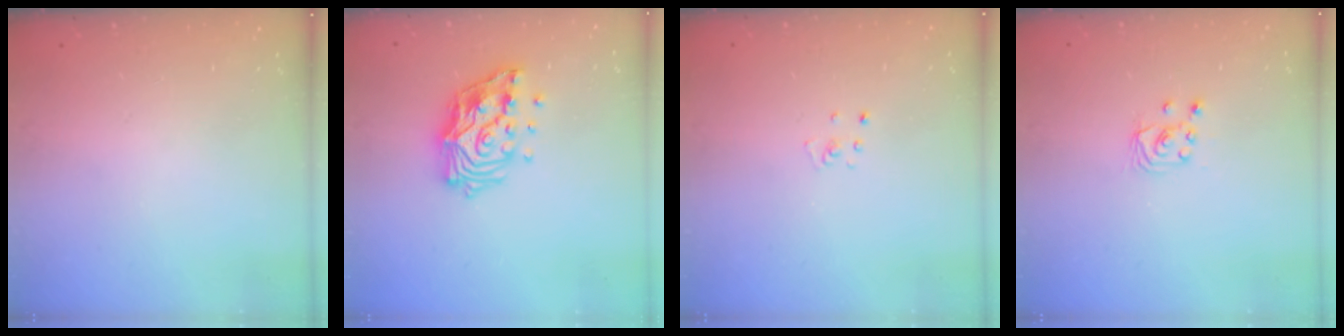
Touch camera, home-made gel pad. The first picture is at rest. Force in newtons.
{"total": 15.4, "press": 15.3, "slide": 2.1}
{"total": 2.6, "press": 2.6, "slide": 0.3}
{"total": 2.4, "press": 2.4, "slide": 0.2}